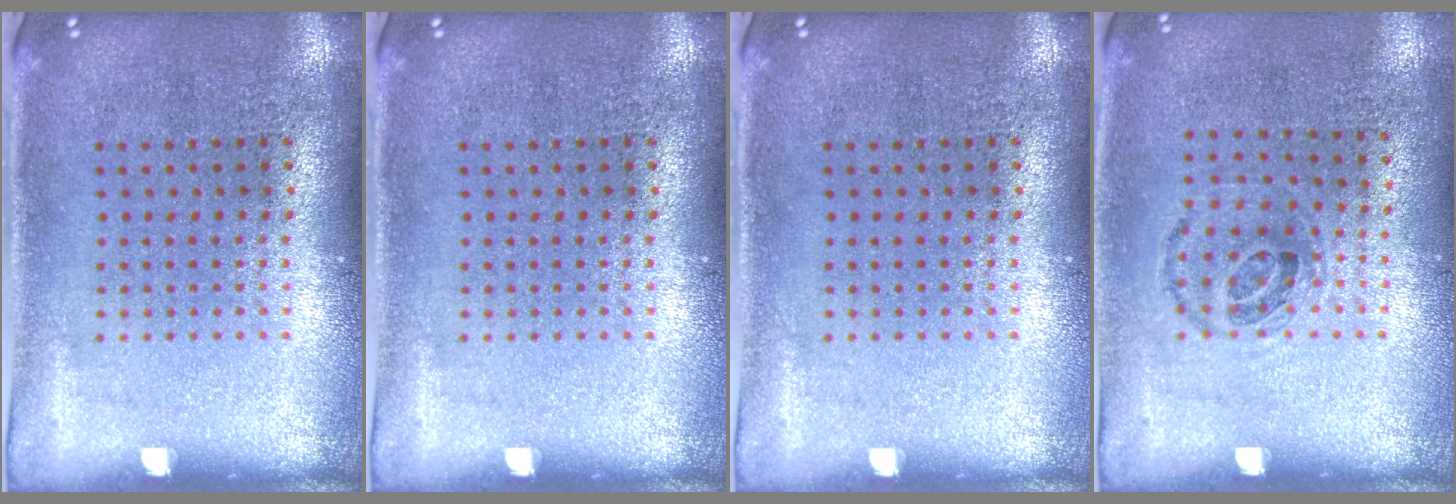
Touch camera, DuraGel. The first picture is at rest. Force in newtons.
{"total": 0.0}
{"total": 0.0}
{"total": 0.9, "press": 0.7, "slide": 0.6}